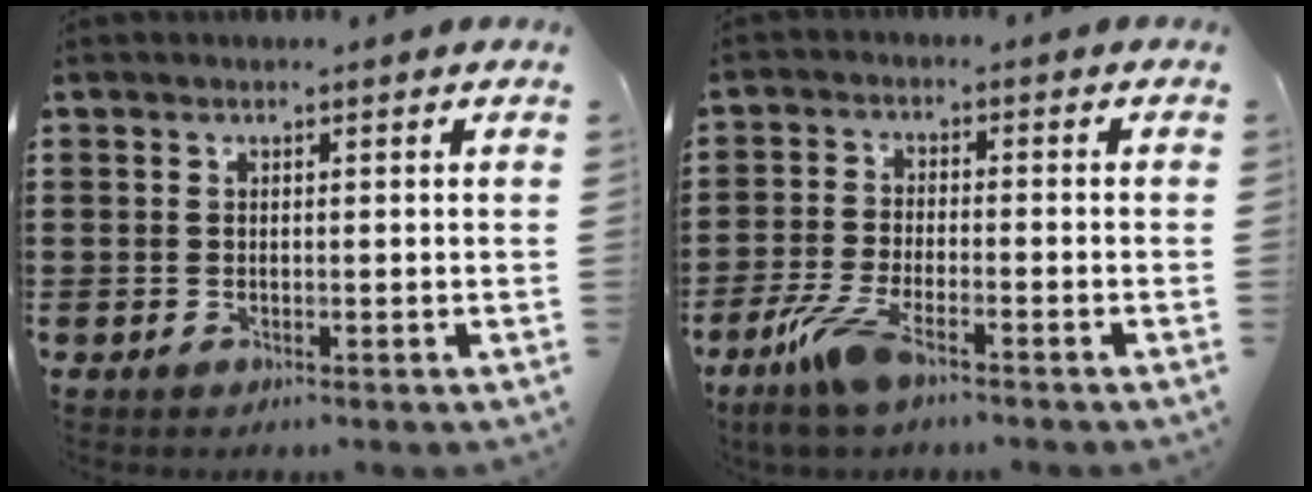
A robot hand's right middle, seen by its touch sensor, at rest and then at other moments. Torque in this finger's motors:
{"motor_torque": [0.49, -0.29, 0.54, 0.06]}